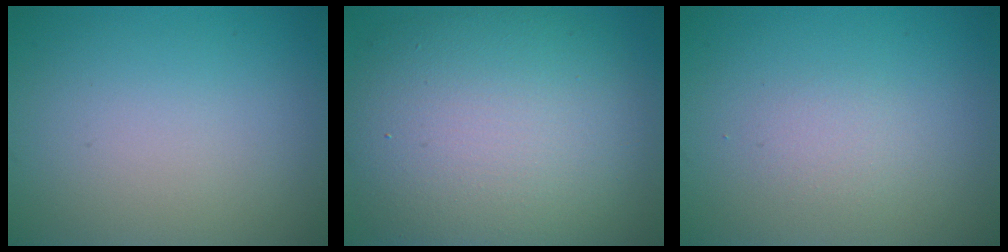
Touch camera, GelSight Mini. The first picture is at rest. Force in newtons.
{"total": 12.4, "press": 12.4, "slide": 0.7}
{"total": 1.1, "press": 1.1, "slide": 0.1}